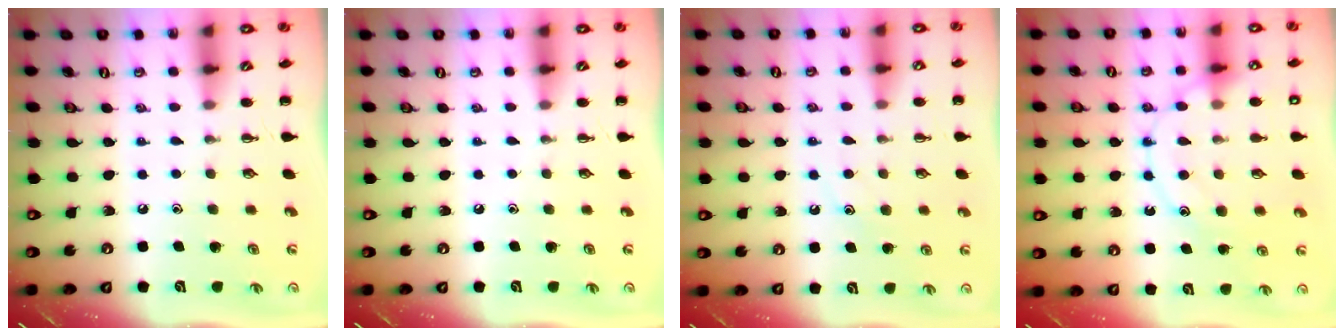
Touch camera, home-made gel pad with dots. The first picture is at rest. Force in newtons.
{"total": 0.0}
{"total": 9.7, "press": 9.6, "slide": 1.4}
{"total": 13.8, "press": 13.8, "slide": 0.9}